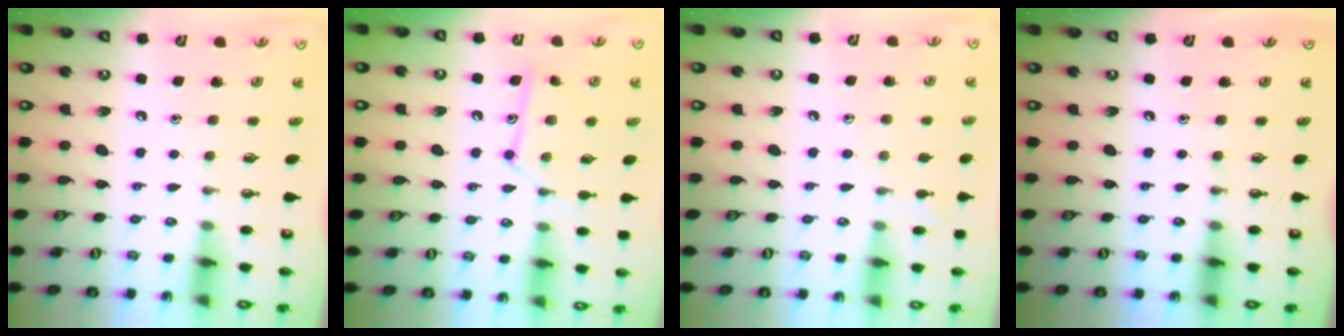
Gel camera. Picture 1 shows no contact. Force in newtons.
{"total": 11.0, "press": 11.0, "slide": 0.2}
{"total": 7.8, "press": 7.8, "slide": 0.6}
{"total": 0.0}